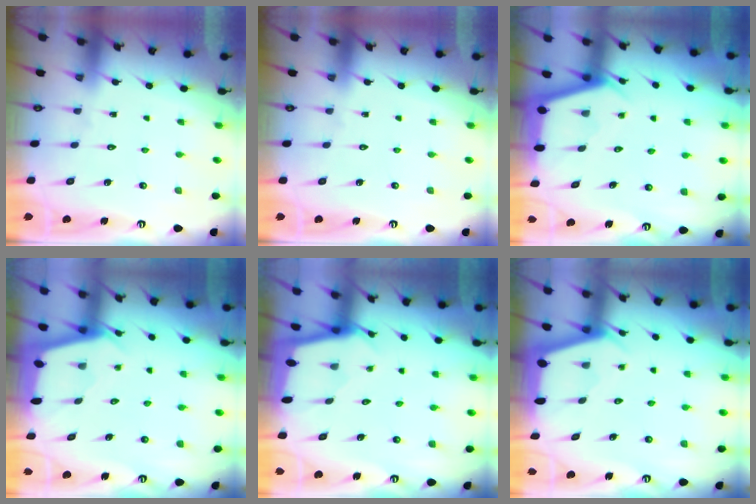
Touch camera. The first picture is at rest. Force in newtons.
{"total": 0.0}
{"total": 2.9, "press": 2.9, "slide": 0.3}
{"total": 2.0, "press": 2.0, "slide": 0.3}
{"total": 1.8, "press": 1.8, "slide": 0.2}
{"total": 2.4, "press": 2.4, "slide": 0.3}